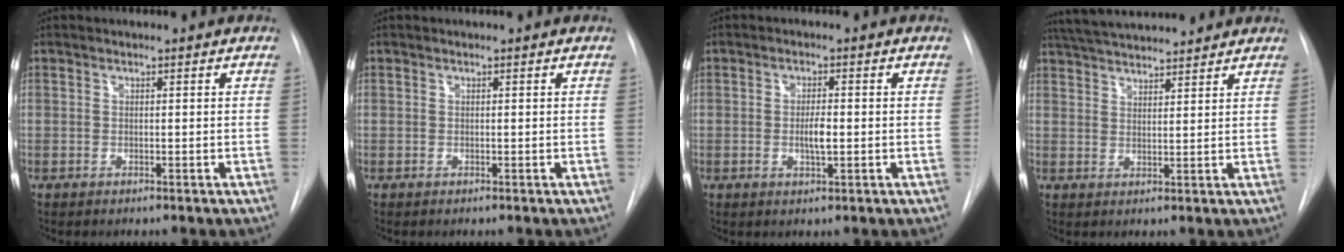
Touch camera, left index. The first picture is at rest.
{"total": 0.0}
{"total": 2.9, "force": [-0.4, 0.7, 2.8], "torque": [-0.051, 0.000, -0.005]}
{"total": 12.4, "force": [11.4, 1.7, 4.5], "torque": [-0.081, 0.034, 0.177]}